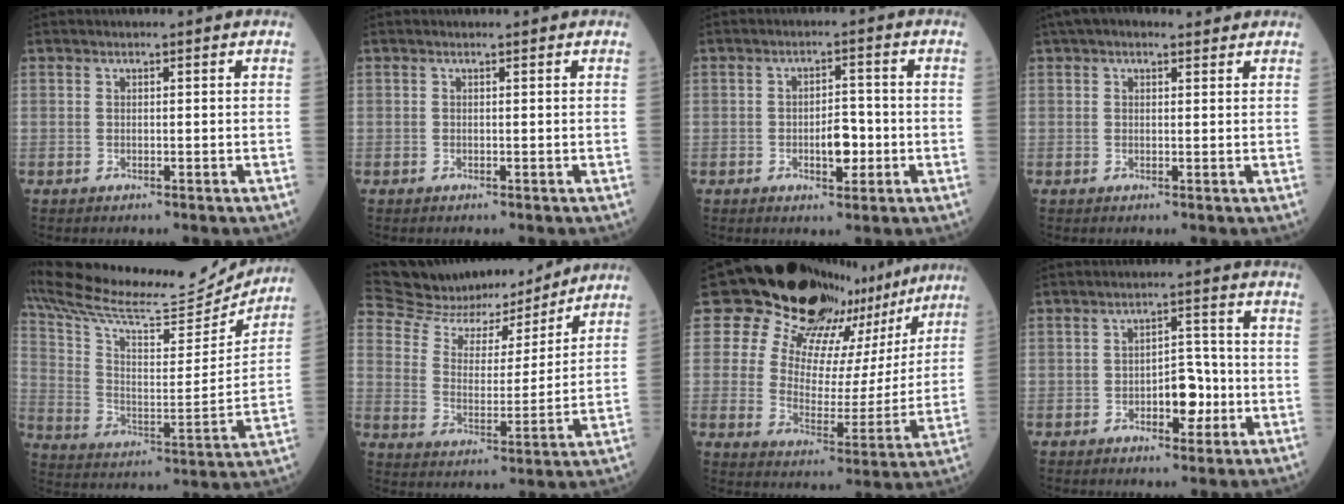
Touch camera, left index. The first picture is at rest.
{"total": 0.0}
{"total": 4.2, "force": [-1.3, 1.8, 3.5], "torque": [-0.048, 0.000, -0.020]}
{"total": 6.0, "force": [4.7, 2.3, 3.0], "torque": [-0.045, 0.037, 0.075]}
{"total": 24.5, "force": [23.1, 2.9, 7.7], "torque": [-0.151, -0.042, 0.346]}
{"total": 16.6, "force": [15.5, 4.2, 4.3], "torque": [-0.081, -0.001, 0.243]}
{"total": 22.6, "force": [17.6, 11.8, 7.7], "torque": [-0.111, 0.000, 0.226]}
{"total": 5.3, "force": [-1.9, 2.6, 4.2], "torque": [-0.056, 0.007, -0.030]}